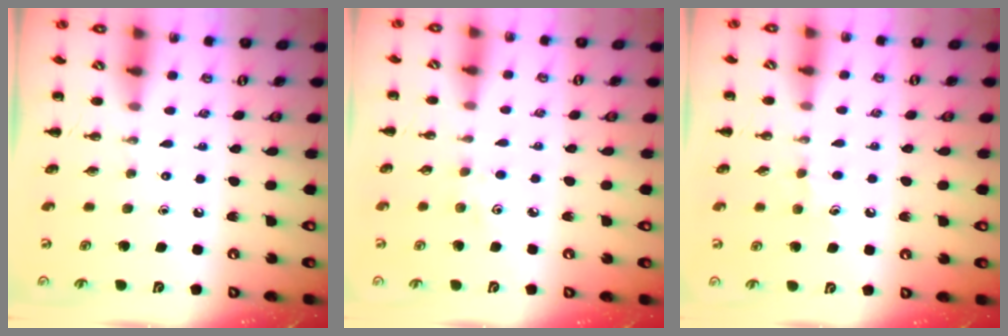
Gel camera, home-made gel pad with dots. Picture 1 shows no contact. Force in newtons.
{"total": 2.7, "press": 2.6, "slide": 0.7}
{"total": 5.1, "press": 4.9, "slide": 1.5}